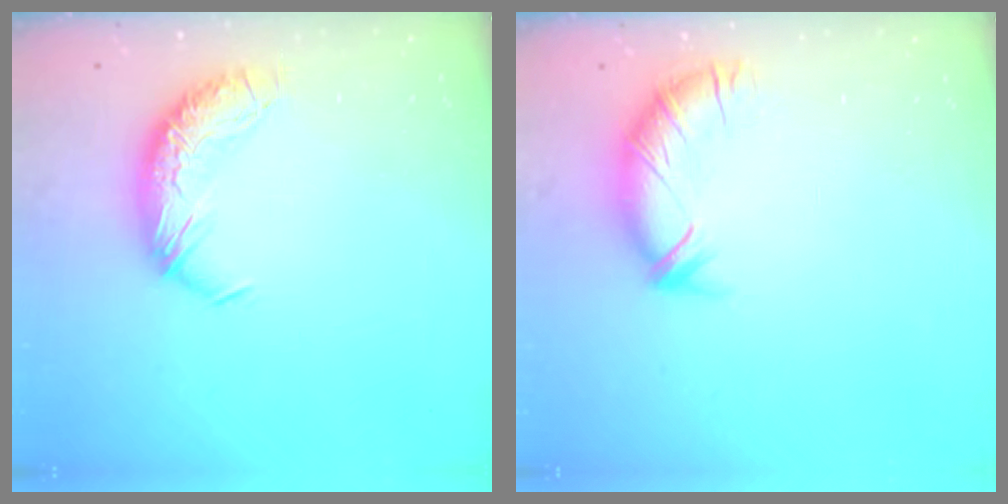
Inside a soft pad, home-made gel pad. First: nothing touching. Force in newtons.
{"total": 2.9, "press": 2.8, "slide": 0.9}